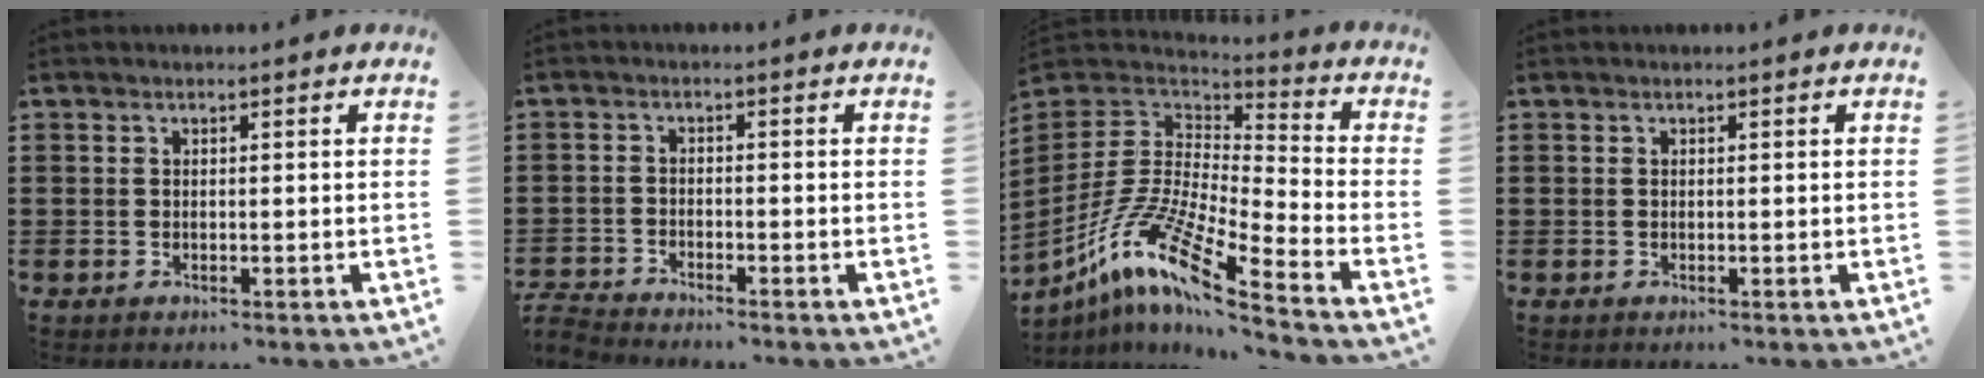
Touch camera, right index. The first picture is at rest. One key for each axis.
{"total": 2.7, "fx": -2.7, "fy": 0.1, "fz": -0.1, "tx": -0.010, "ty": -0.003, "tz": -0.060}
{"total": 12.7, "fx": -8.9, "fy": 2.2, "fz": 8.8, "tx": -0.198, "ty": -0.004, "tz": -0.185}
{"total": 0.0}